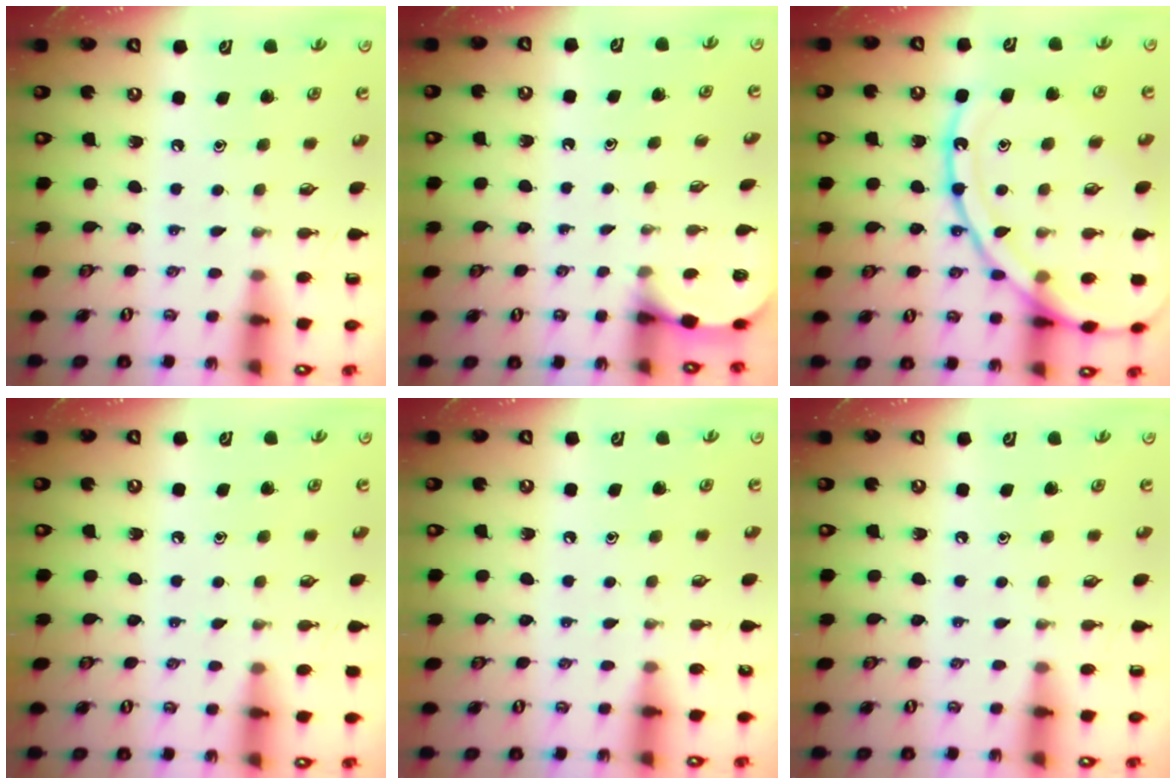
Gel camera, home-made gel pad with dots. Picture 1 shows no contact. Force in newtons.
{"total": 2.3, "press": 2.3, "slide": 0.2}
{"total": 18.8, "press": 18.7, "slide": 2.0}
{"total": 3.0, "press": 3.0, "slide": 0.5}
{"total": 3.9, "press": 3.9, "slide": 0.5}
{"total": 0.0}